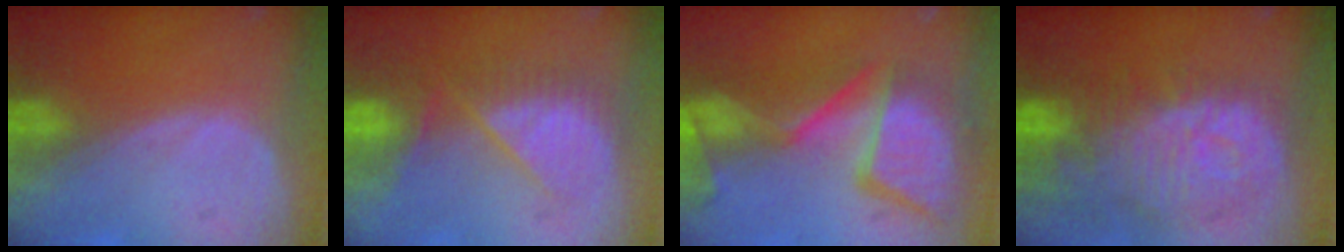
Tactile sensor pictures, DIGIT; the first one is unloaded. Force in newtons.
{"total": 7.7, "press": 7.7, "slide": 0.6}
{"total": 13.8, "press": 11.3, "slide": 8.0}
{"total": 12.3, "press": 11.0, "slide": 5.4}